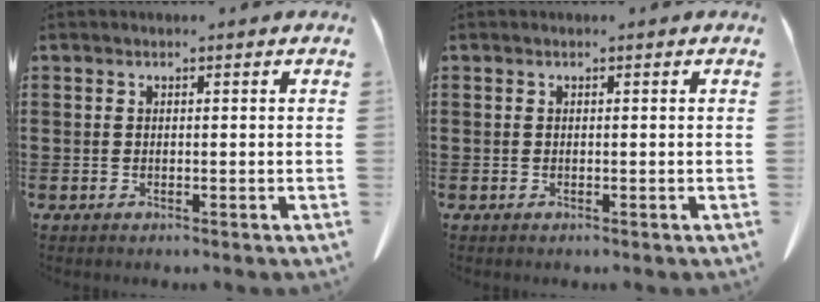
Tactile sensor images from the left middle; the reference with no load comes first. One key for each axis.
{"total": 0.0}